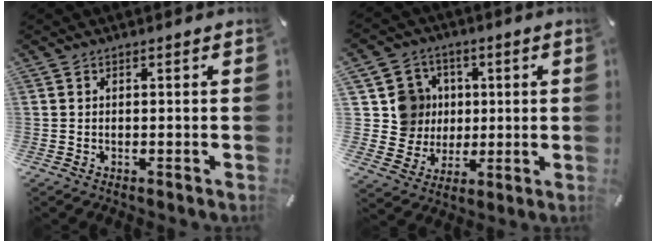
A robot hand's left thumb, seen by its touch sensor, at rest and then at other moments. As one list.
[{"total": 12.2, "force": [1.9, 11.8, 2.7], "torque": [-0.052, 0.002, 0.048]}]